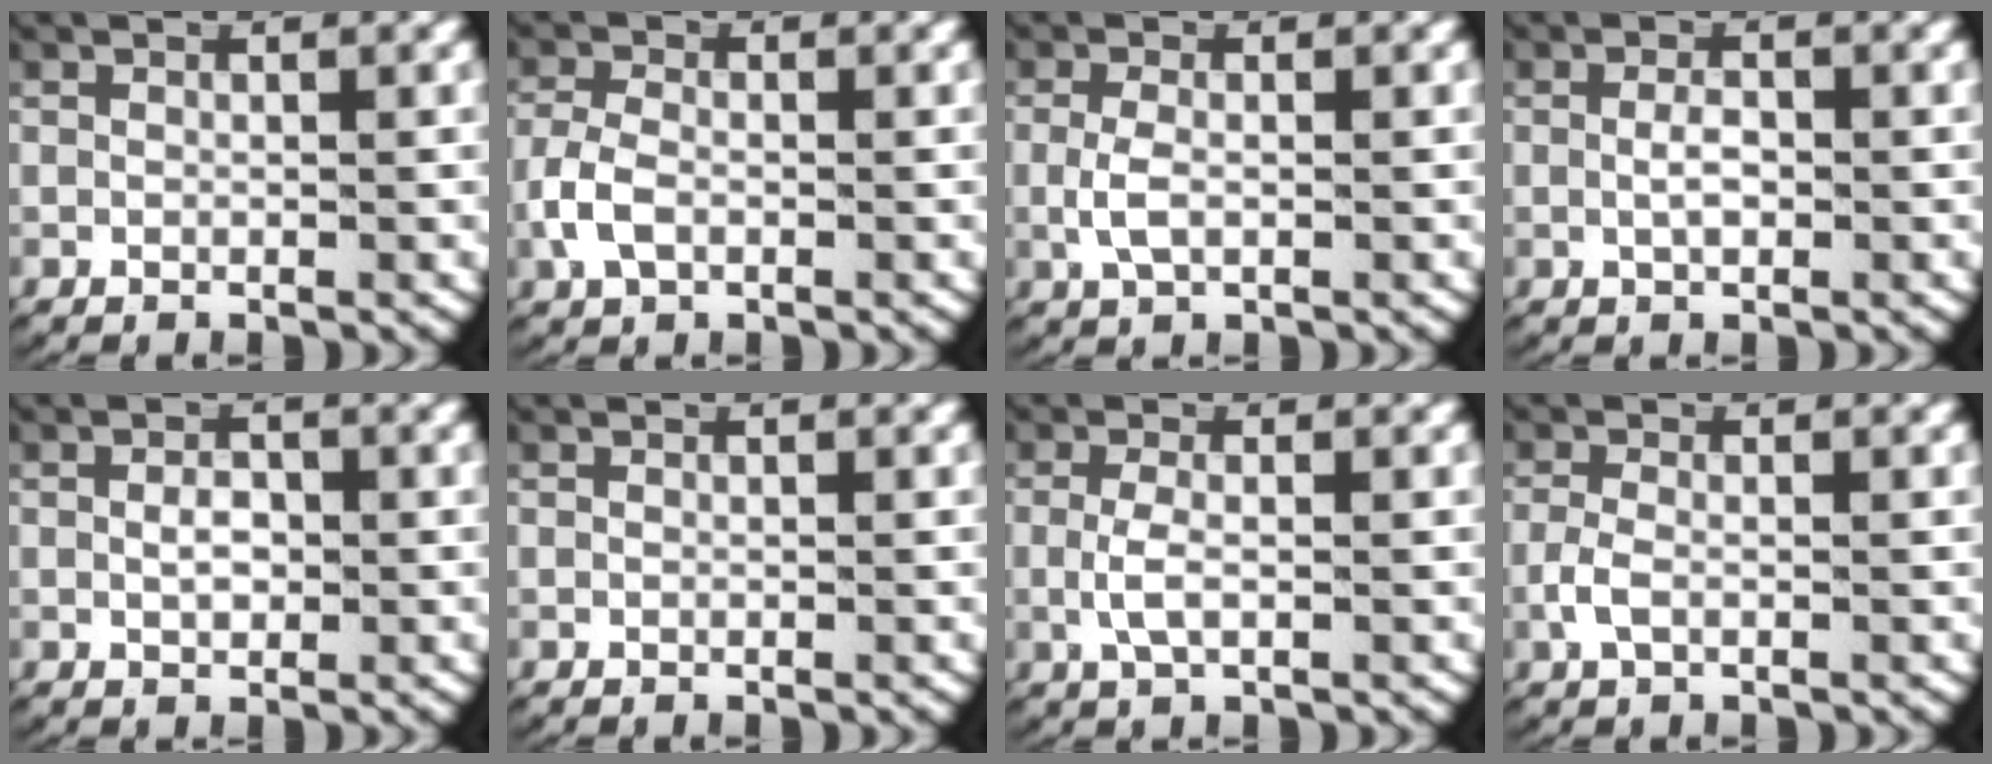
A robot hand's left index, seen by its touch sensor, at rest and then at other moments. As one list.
[{"total": 2.8, "force": [-0.8, 1.9, 1.9], "torque": [-0.056, -0.006, -0.010]}, {"total": 2.0, "force": [-0.3, 1.0, 1.7], "torque": [-0.053, -0.011, 0.001]}, {"total": 1.7, "force": [-0.4, 0.9, 1.4], "torque": [-0.035, -0.006, -0.005]}, {"total": 1.6, "force": [-0.2, 1.1, 1.2], "torque": [-0.027, -0.008, 0.001]}, {"total": 0.0}, {"total": 2.0, "force": [-0.3, 0.7, 1.9], "torque": [-0.052, -0.010, 0.001]}, {"total": 1.7, "force": [-0.6, 0.8, 1.4], "torque": [-0.041, -0.007, -0.007]}]